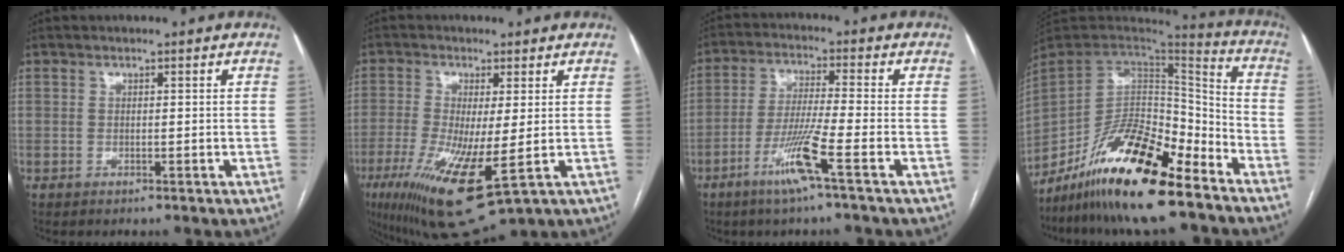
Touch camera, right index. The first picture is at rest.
{"total": 13.6, "force": [-4.0, 2.4, 12.8], "torque": [-0.243, -0.039, -0.057]}
{"total": 8.5, "force": [-4.3, -1.2, 7.2], "torque": [-0.144, -0.016, -0.088]}
{"total": 20.2, "force": [-14.2, 4.9, 13.5], "torque": [-0.250, -0.002, -0.253]}